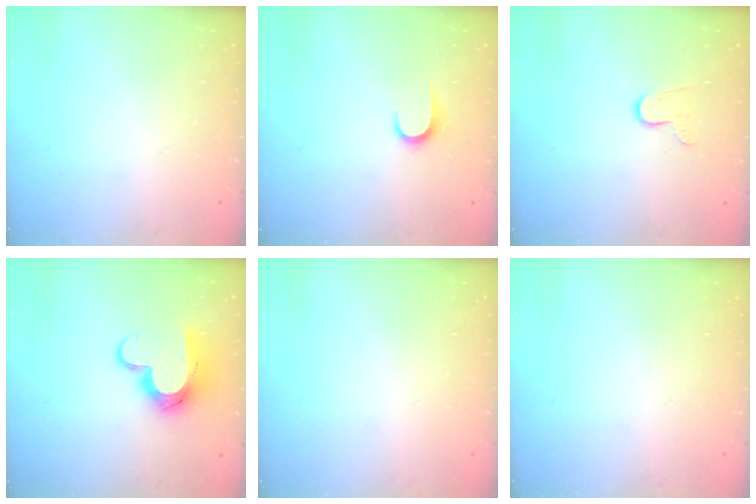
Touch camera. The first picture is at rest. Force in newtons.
{"total": 6.1, "press": 6.1, "slide": 0.6}
{"total": 7.6, "press": 7.6, "slide": 0.7}
{"total": 12.2, "press": 12.2, "slide": 1.0}
{"total": 0.0}
{"total": 0.0}